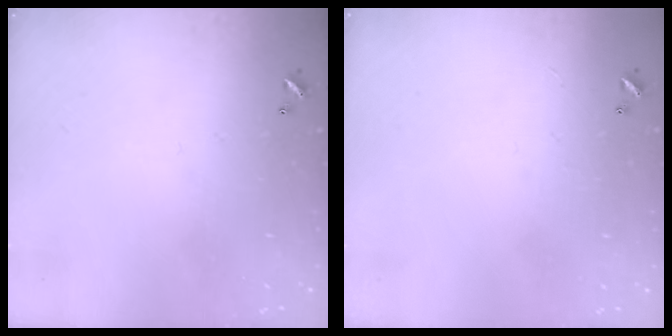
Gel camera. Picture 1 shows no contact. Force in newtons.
{"total": 1.0, "press": 0.9, "slide": 0.5}